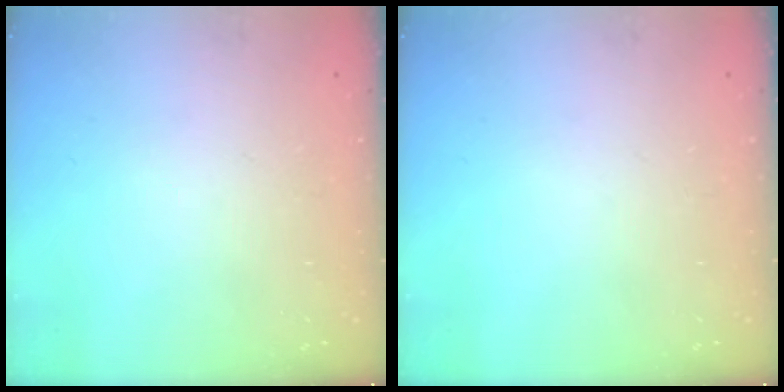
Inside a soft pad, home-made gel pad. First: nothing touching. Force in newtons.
{"total": 0.0}